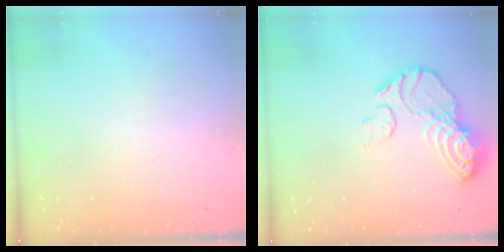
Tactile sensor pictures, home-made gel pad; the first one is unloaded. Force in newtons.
{"total": 11.9, "press": 11.8, "slide": 1.0}